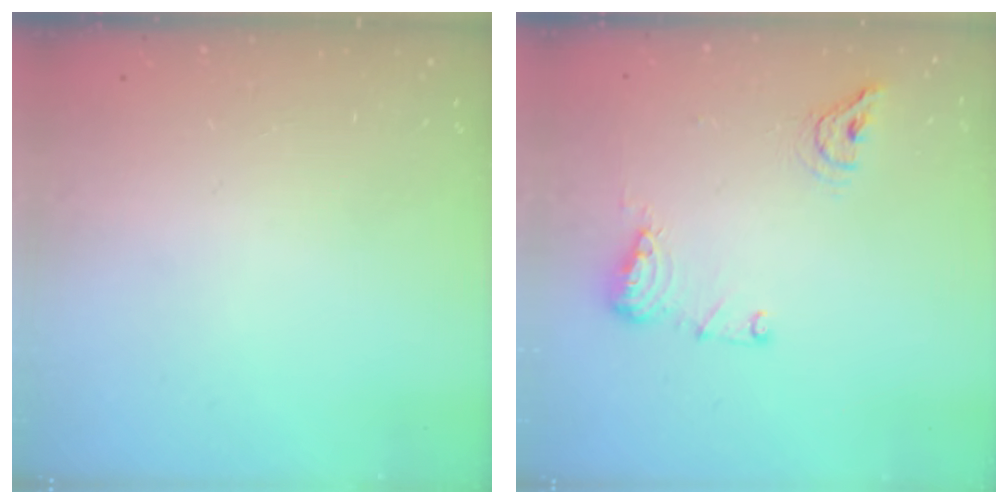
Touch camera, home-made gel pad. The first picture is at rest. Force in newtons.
{"total": 8.9, "press": 8.7, "slide": 1.7}